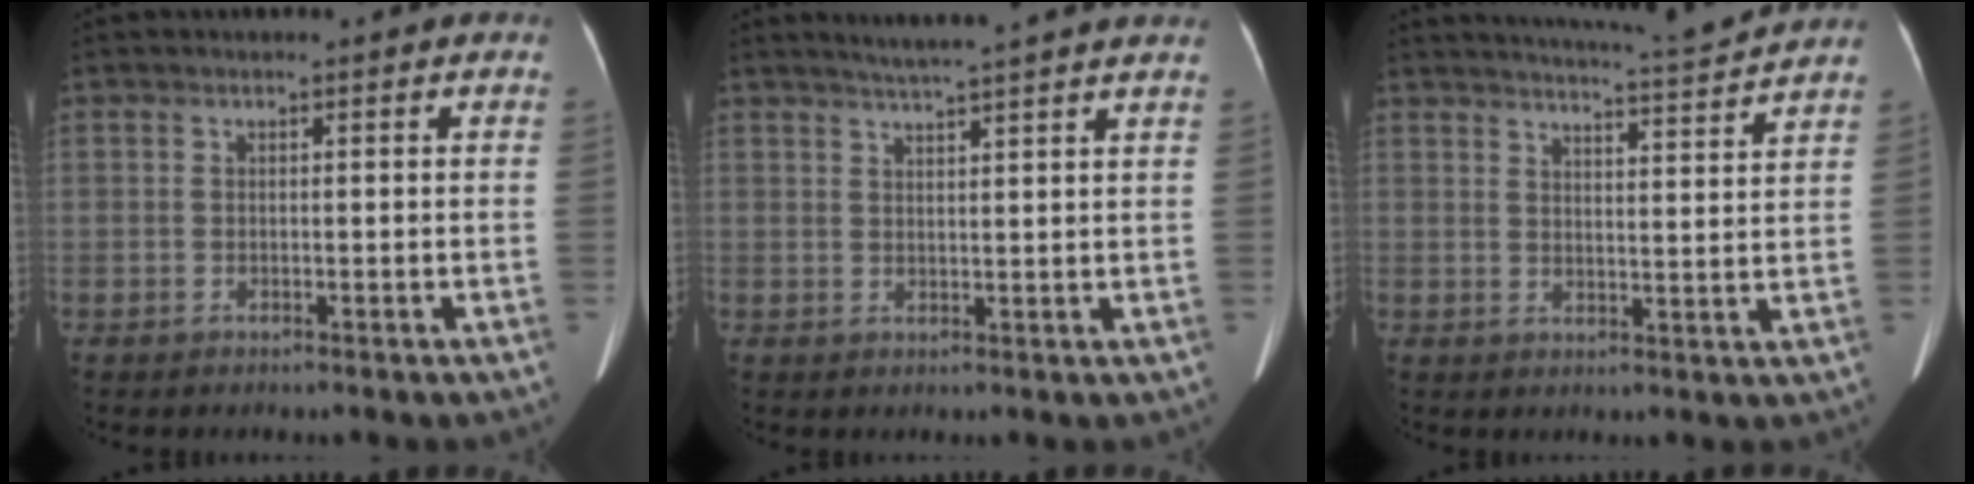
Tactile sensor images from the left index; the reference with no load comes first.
{"total": 8.7, "force": [7.7, -0.9, 3.9], "torque": [-0.060, 0.019, 0.094]}
{"total": 10.7, "force": [10.3, -1.6, 2.7], "torque": [-0.051, -0.017, 0.137]}